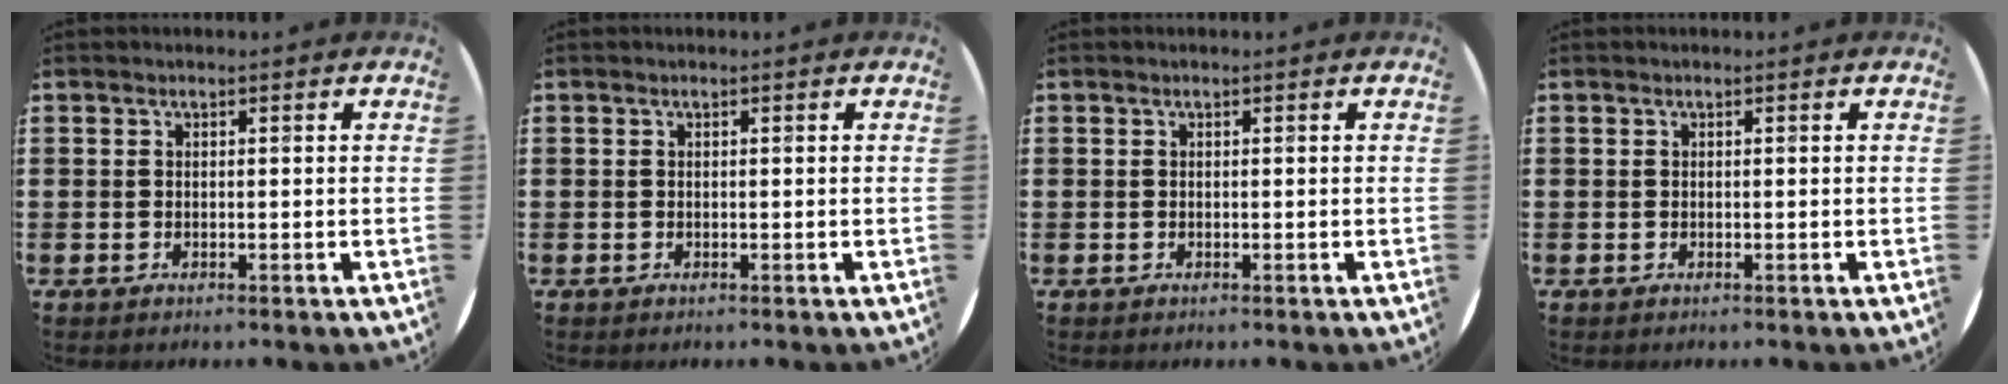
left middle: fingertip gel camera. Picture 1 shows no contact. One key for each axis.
{"total": 0.0}
{"total": 0.0}
{"total": 0.0}